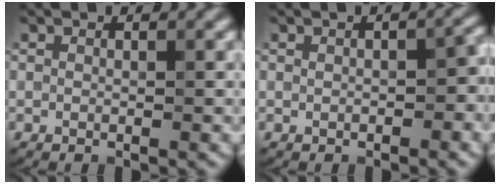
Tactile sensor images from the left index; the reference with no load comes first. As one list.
[{"total": 2.3, "force": [-0.3, 1.2, 1.9], "torque": [-0.026, 0.002, -0.002]}]